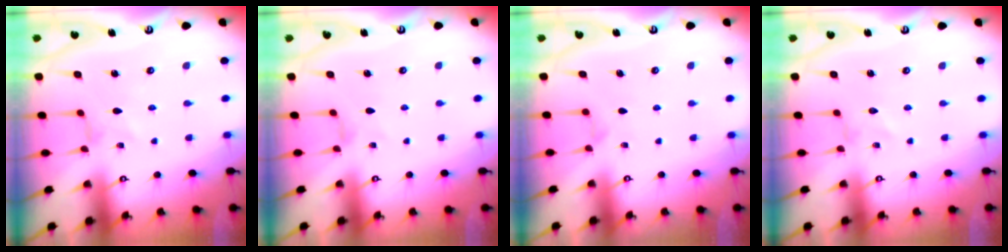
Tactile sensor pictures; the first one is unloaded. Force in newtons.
{"total": 1.4, "press": 1.3, "slide": 0.4}
{"total": 2.9, "press": 2.9, "slide": 0.5}
{"total": 0.0}